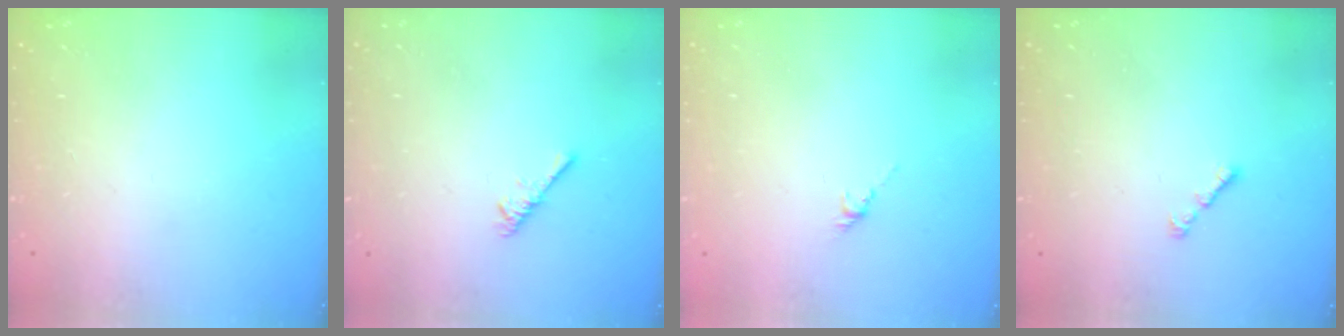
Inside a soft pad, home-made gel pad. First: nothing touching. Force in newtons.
{"total": 2.6, "press": 2.5, "slide": 0.5}
{"total": 3.3, "press": 3.2, "slide": 0.8}
{"total": 0.9, "press": 0.8, "slide": 0.5}